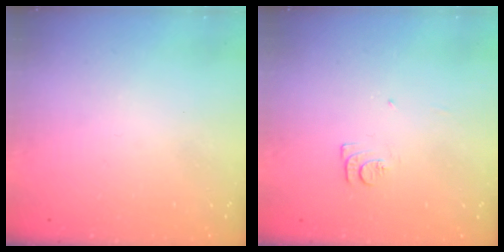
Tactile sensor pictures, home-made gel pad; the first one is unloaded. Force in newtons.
{"total": 5.9, "press": 5.9, "slide": 0.5}